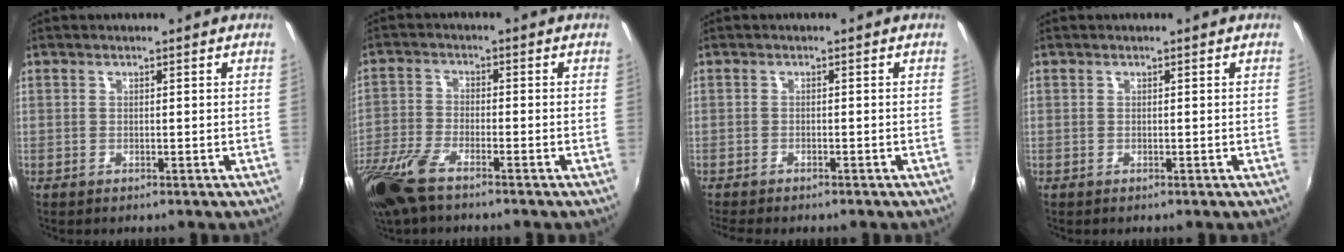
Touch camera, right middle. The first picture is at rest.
{"total": 9.5, "force": [-6.8, 2.7, 6.0], "torque": [-0.147, -0.025, -0.142]}
{"total": 3.8, "force": [-3.2, 0.9, 1.7], "torque": [-0.042, -0.019, -0.055]}
{"total": 0.0}